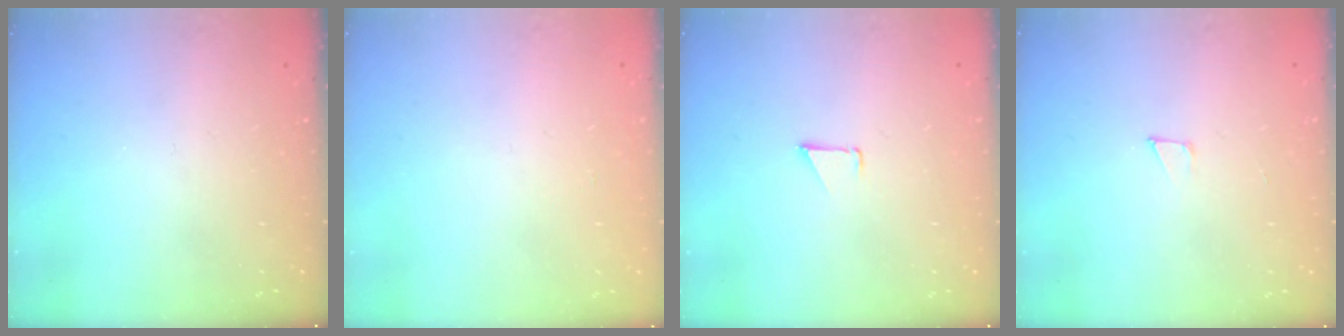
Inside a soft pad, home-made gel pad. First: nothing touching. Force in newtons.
{"total": 0.9, "press": 0.9, "slide": 0.0}
{"total": 0.9, "press": 0.8, "slide": 0.1}
{"total": 3.2, "press": 3.2, "slide": 0.2}